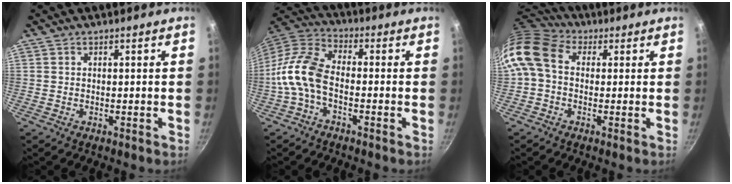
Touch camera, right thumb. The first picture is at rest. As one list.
[{"total": 10.9, "force": [-3.0, 5.9, 8.6], "torque": [-0.175, 0.039, -0.079]}, {"total": 10.9, "force": [1.2, 8.2, 7.1], "torque": [-0.137, 0.021, 0.002]}]